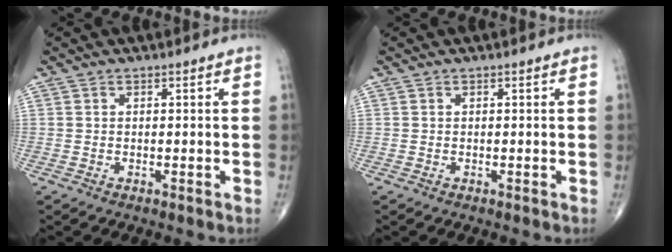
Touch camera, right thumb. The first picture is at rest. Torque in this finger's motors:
{"motor_torque": [-0.04, 0.04, -0.02, 0.02, 0.01]}